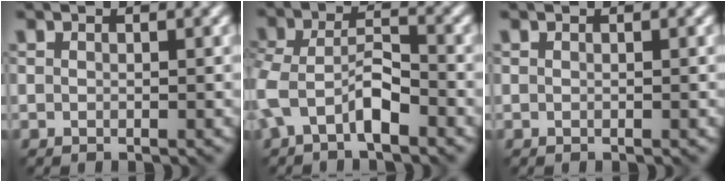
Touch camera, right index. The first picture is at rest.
{"total": 3.9, "force": [-1.9, 1.8, 2.9], "torque": [-0.063, 0.014, -0.043]}
{"total": 0.0}